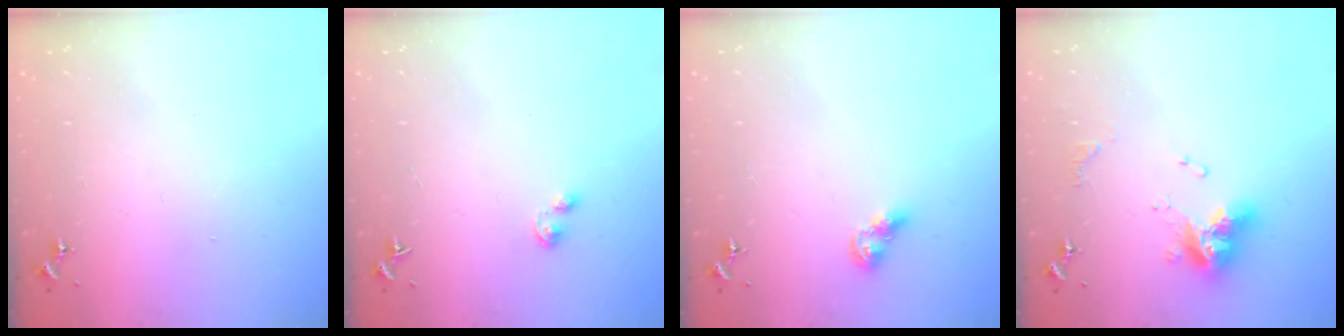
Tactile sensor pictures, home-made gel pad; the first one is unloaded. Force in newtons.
{"total": 2.8, "press": 2.7, "slide": 0.4}
{"total": 6.3, "press": 6.3, "slide": 0.5}
{"total": 13.6, "press": 13.6, "slide": 1.3}